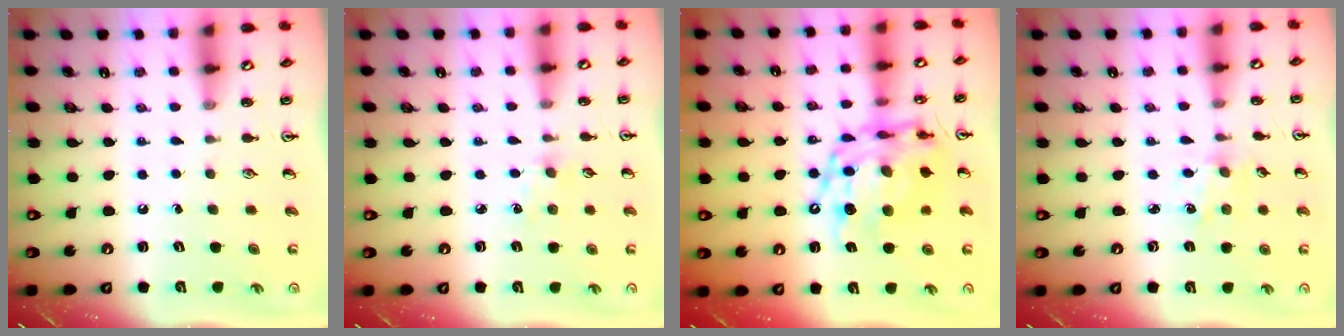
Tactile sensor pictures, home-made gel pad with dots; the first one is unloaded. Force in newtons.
{"total": 2.2, "press": 2.2, "slide": 0.4}
{"total": 16.6, "press": 16.5, "slide": 1.5}
{"total": 1.2, "press": 1.2, "slide": 0.3}